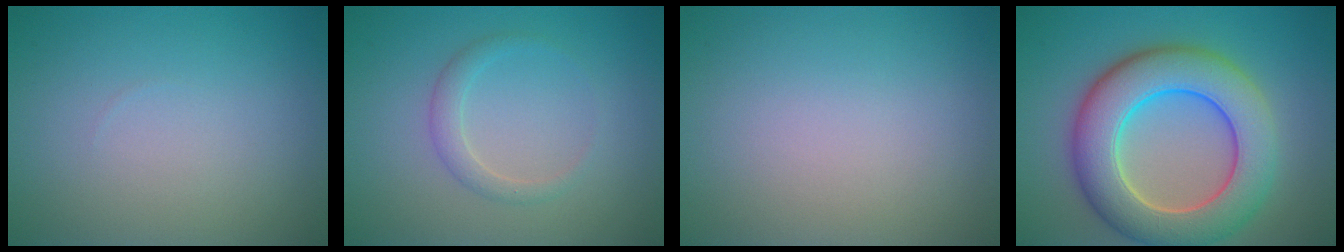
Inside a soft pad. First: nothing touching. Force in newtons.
{"total": 1.7, "press": 1.7, "slide": 0.0}
{"total": 0.0}
{"total": 9.7, "press": 9.7, "slide": 0.3}